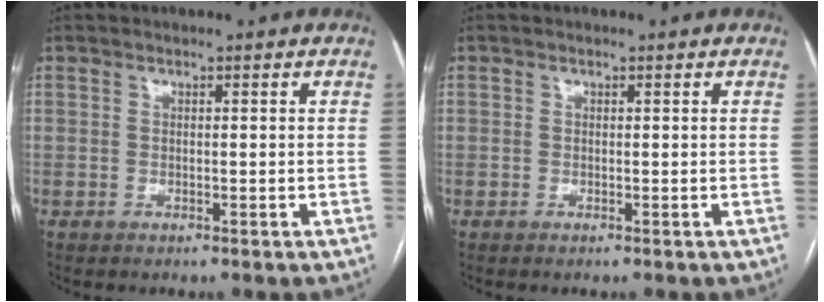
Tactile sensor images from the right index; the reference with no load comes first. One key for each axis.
{"total": 0.0}